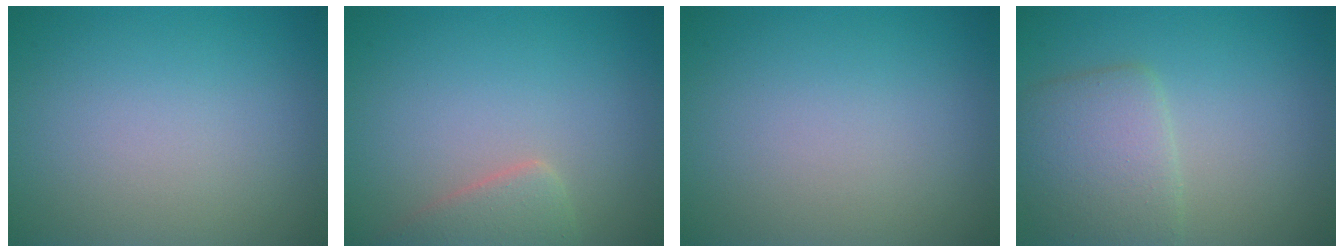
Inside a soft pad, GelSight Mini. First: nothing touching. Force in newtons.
{"total": 2.6, "press": 2.6, "slide": 0.3}
{"total": 0.0}
{"total": 4.2, "press": 4.2, "slide": 0.1}